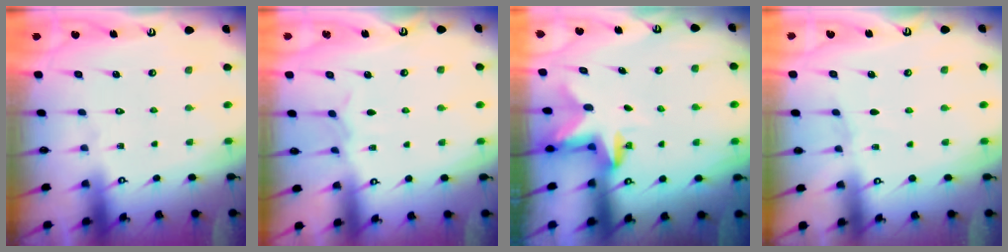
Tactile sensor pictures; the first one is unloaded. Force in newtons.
{"total": 4.7, "press": 4.7, "slide": 0.7}
{"total": 2.7, "press": 2.6, "slide": 0.5}
{"total": 2.7, "press": 2.7, "slide": 0.3}